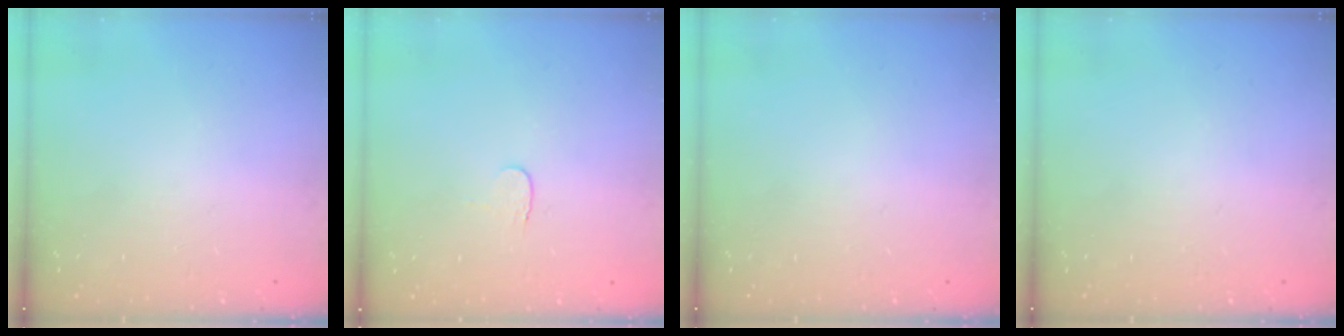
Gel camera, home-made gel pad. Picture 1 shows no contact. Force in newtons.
{"total": 3.9, "press": 3.8, "slide": 0.4}
{"total": 0.0}
{"total": 0.0}